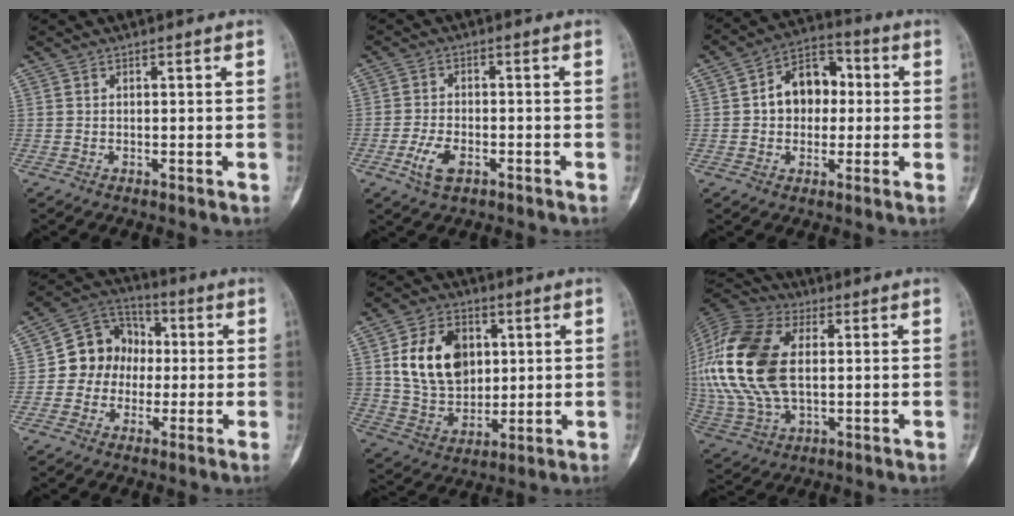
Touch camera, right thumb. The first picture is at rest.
{"total": 5.4, "force": [-2.4, 2.7, 3.9], "torque": [-0.084, 0.007, -0.046]}
{"total": 10.9, "force": [0.9, 7.9, 7.4], "torque": [-0.080, 0.026, 0.005]}
{"total": 11.6, "force": [-0.3, 10.3, 5.3], "torque": [-0.047, 0.031, -0.019]}
{"total": 15.8, "force": [3.6, 11.6, 10.1], "torque": [-0.139, -0.009, 0.074]}
{"total": 22.7, "force": [2.5, 13.4, 18.1], "torque": [-0.408, 0.001, 0.043]}